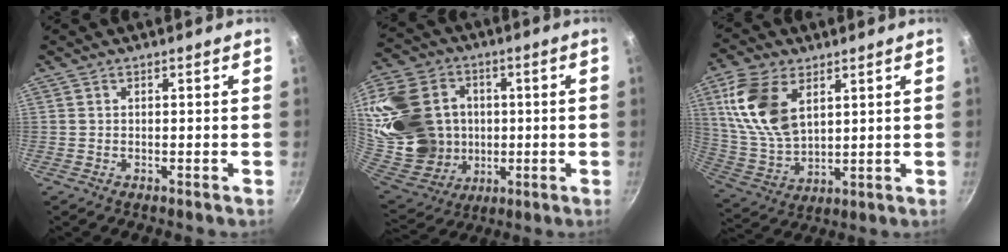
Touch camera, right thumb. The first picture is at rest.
{"total": 25.4, "force": [3.5, 21.3, 13.5], "torque": [-0.272, 0.010, 0.079]}
{"total": 15.4, "force": [5.8, 8.9, 11.2], "torque": [-0.210, -0.020, 0.125]}